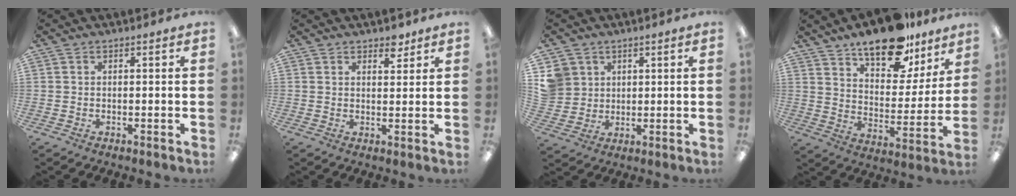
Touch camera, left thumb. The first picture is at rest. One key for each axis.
{"total": 3.8, "fx": 3.0, "fy": 1.9, "fz": 1.3, "tx": 0.002, "ty": -0.017, "tz": 0.049}
{"total": 6.7, "fx": 2.9, "fy": 6.0, "fz": 0.6, "tx": -0.022, "ty": 0.001, "tz": 0.060}
{"total": 18.1, "fx": 13.8, "fy": 7.5, "fz": 8.9, "tx": -0.132, "ty": -0.087, "tz": 0.237}